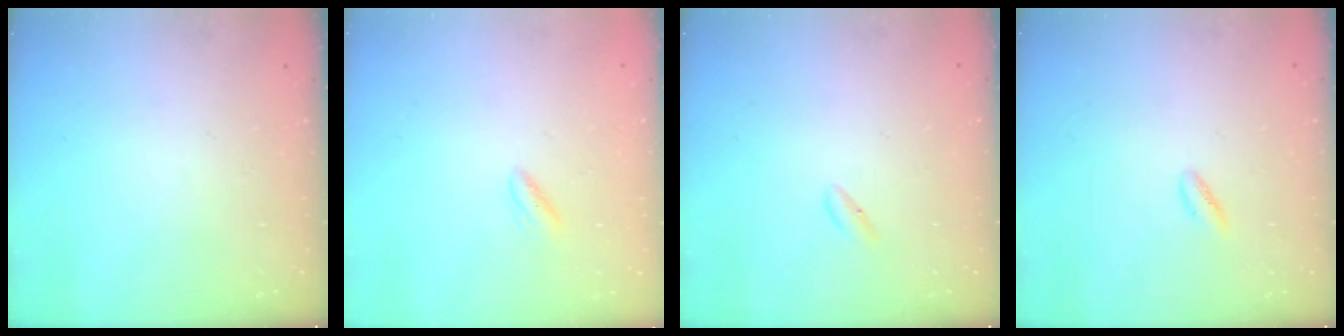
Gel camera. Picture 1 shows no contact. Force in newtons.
{"total": 2.7, "press": 2.6, "slide": 0.7}
{"total": 2.0, "press": 1.8, "slide": 0.7}
{"total": 3.3, "press": 3.0, "slide": 1.2}